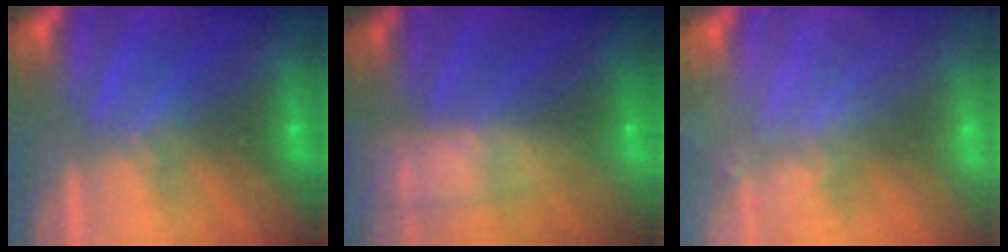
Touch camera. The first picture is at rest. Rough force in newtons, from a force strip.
{"total": 5.8}
{"total": 2.2}